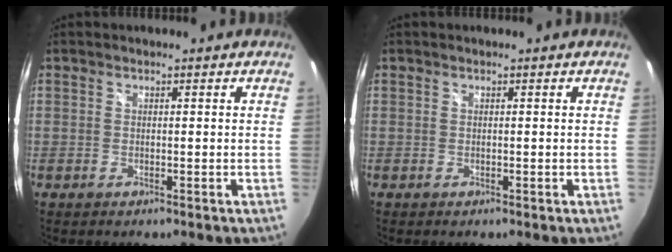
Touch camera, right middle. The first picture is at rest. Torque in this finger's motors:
{"motor_torque": [0.00, -0.01, 0.02, 0.00]}